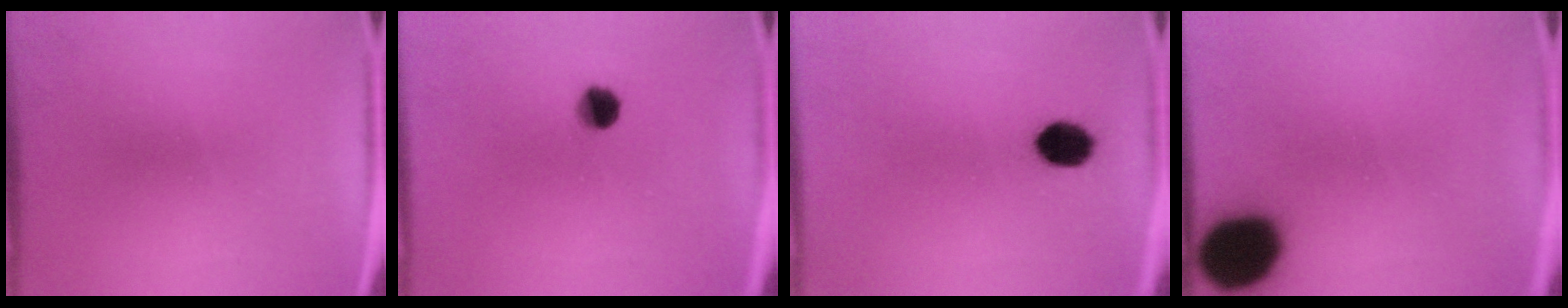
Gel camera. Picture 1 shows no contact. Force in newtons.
{"total": 4.1}
{"total": 5.7}
{"total": 18.8}